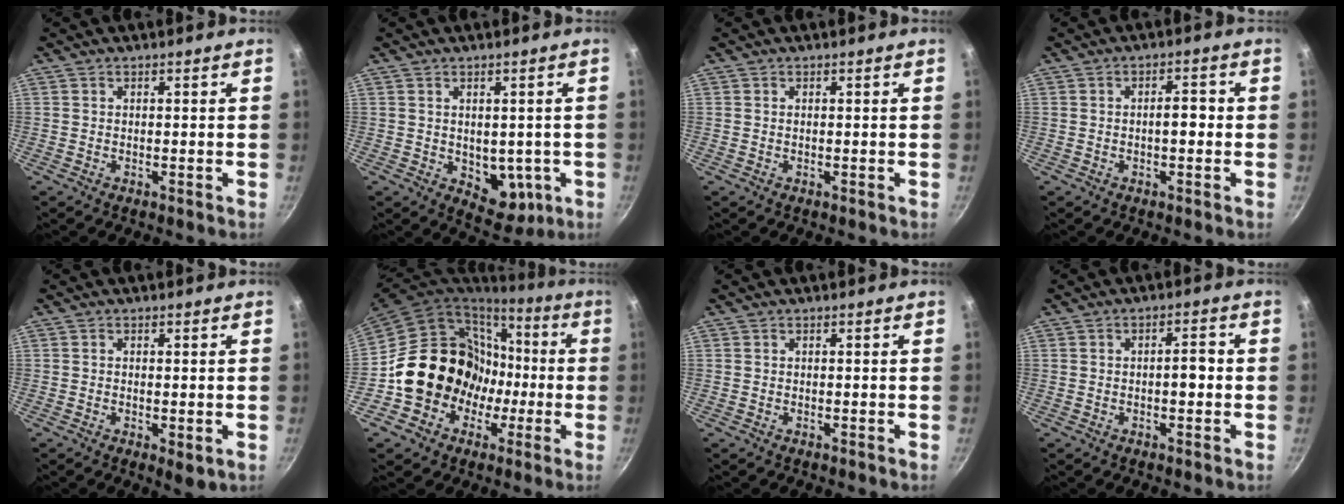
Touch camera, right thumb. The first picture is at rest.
{"total": 7.9, "force": [-1.1, 5.5, 5.6], "torque": [-0.040, -0.010, -0.001]}
{"total": 0.0}
{"total": 3.4, "force": [-0.4, 1.6, 3.0], "torque": [-0.038, 0.015, -0.008]}
{"total": 2.8, "force": [-0.5, 1.2, 2.5], "torque": [-0.038, -0.011, -0.005]}
{"total": 18.5, "force": [-2.2, 16.7, 7.7], "torque": [-0.100, 0.055, -0.019]}
{"total": 0.0}
{"total": 3.3, "force": [-0.5, 1.4, 3.0], "torque": [-0.039, 0.013, -0.008]}